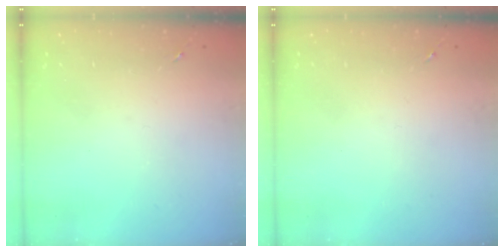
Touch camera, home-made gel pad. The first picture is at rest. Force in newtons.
{"total": 0.0}